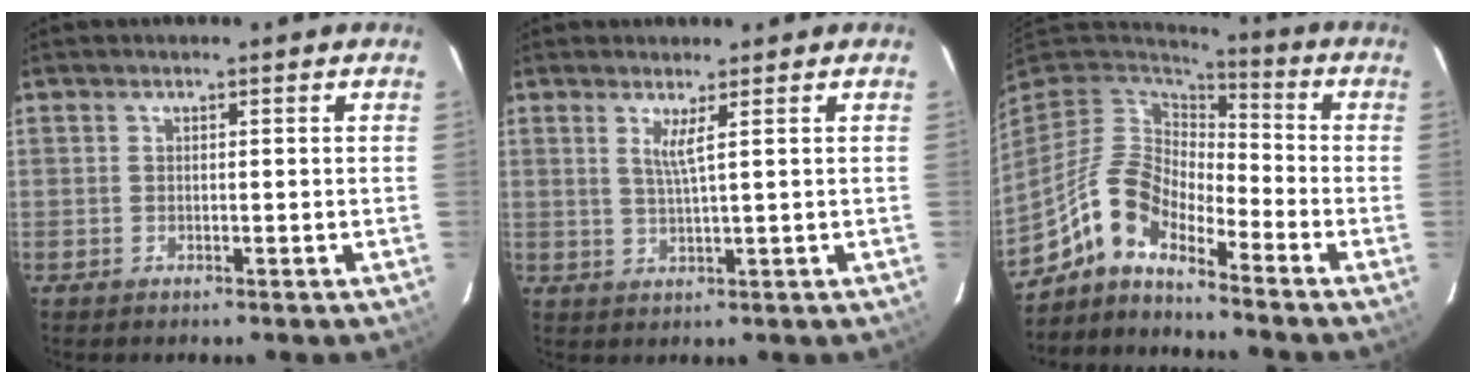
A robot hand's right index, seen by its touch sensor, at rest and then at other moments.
{"total": 2.5, "force": [1.3, -0.6, 2.1], "torque": [-0.041, -0.009, 0.022]}
{"total": 9.9, "force": [-7.5, 3.6, 5.4], "torque": [-0.105, 0.011, -0.159]}